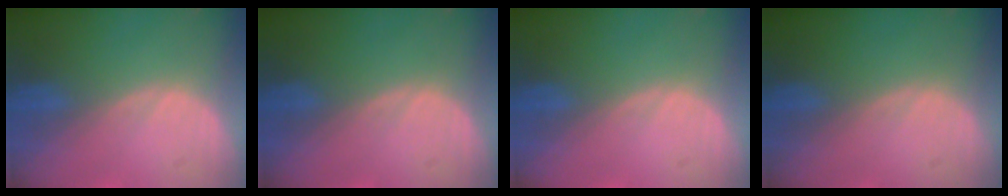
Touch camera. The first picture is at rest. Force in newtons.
{"total": 0.0}
{"total": 0.0}
{"total": 0.0}